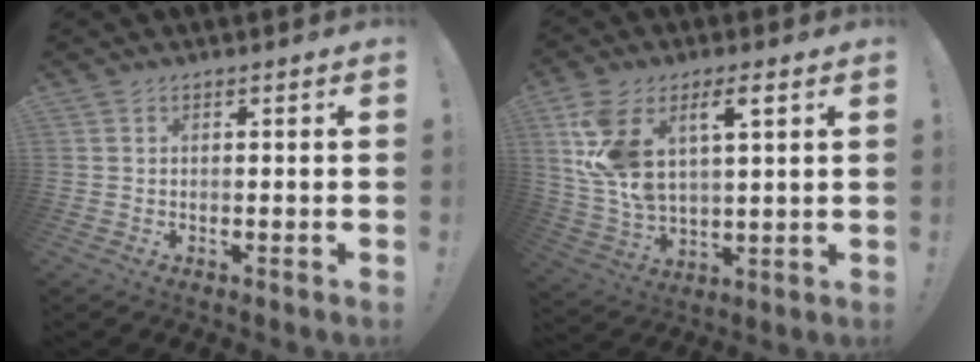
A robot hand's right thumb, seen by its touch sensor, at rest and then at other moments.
{"total": 13.4, "force": [5.8, 6.9, 10.0], "torque": [-0.217, -0.019, 0.104]}